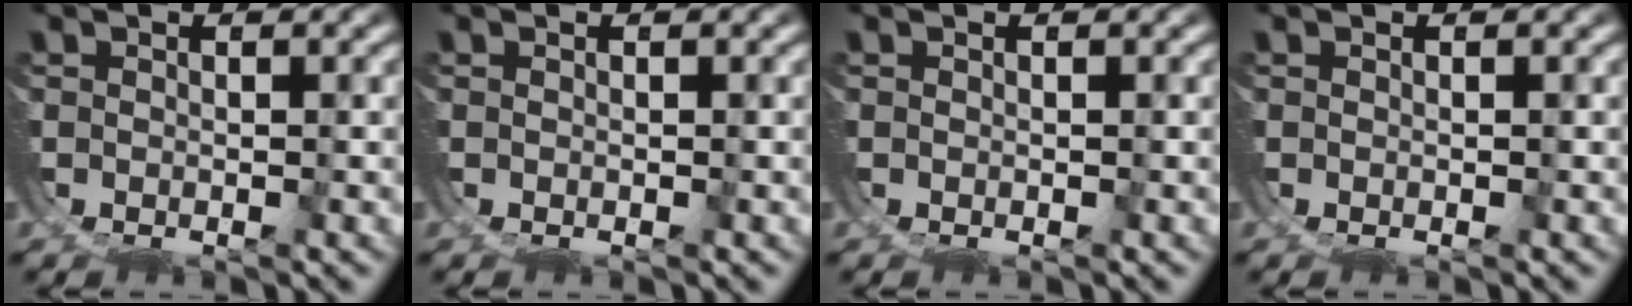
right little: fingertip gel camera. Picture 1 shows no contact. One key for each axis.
{"total": 0.0}
{"total": 0.0}
{"total": 0.0}